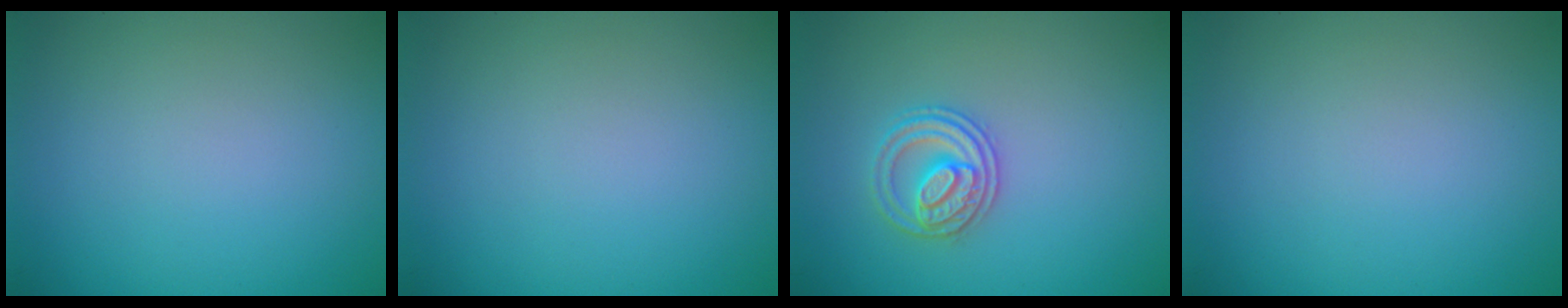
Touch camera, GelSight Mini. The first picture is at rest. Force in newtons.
{"total": 0.0}
{"total": 2.6, "press": 2.5, "slide": 0.7}
{"total": 0.0}